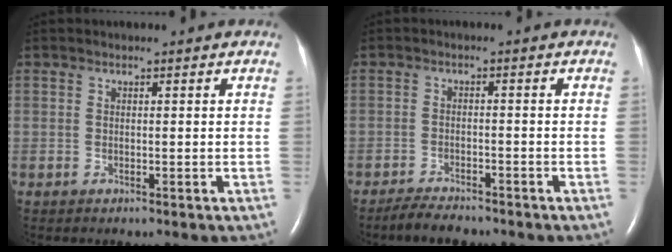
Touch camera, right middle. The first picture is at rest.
{"total": 4.3, "force": [-3.9, 0.9, 1.6], "torque": [-0.031, -0.011, -0.067]}